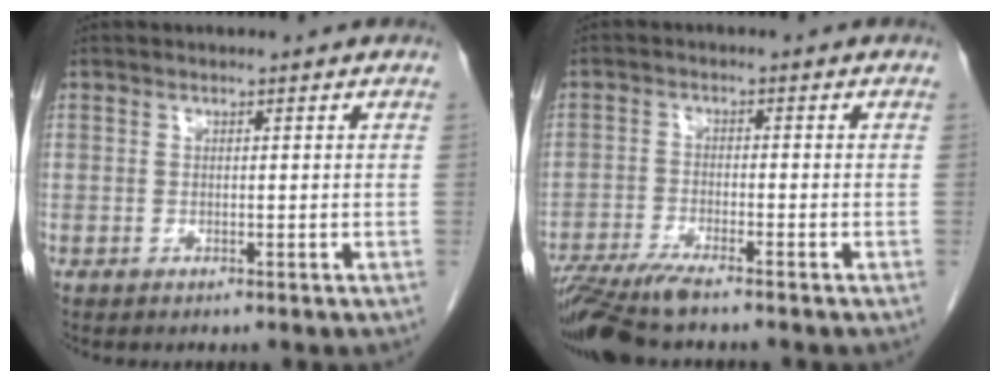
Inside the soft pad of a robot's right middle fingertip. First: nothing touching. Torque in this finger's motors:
{"motor_torque": [0.98, -0.88, 0.36, 0.06]}